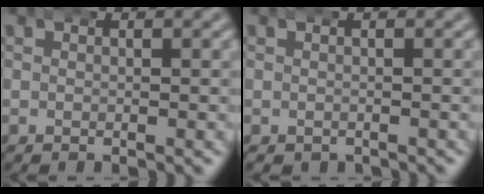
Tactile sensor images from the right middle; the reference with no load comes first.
{"total": 0.7, "force": [-0.5, 0.5, 0.0], "torque": [-0.006, -0.007, -0.003]}